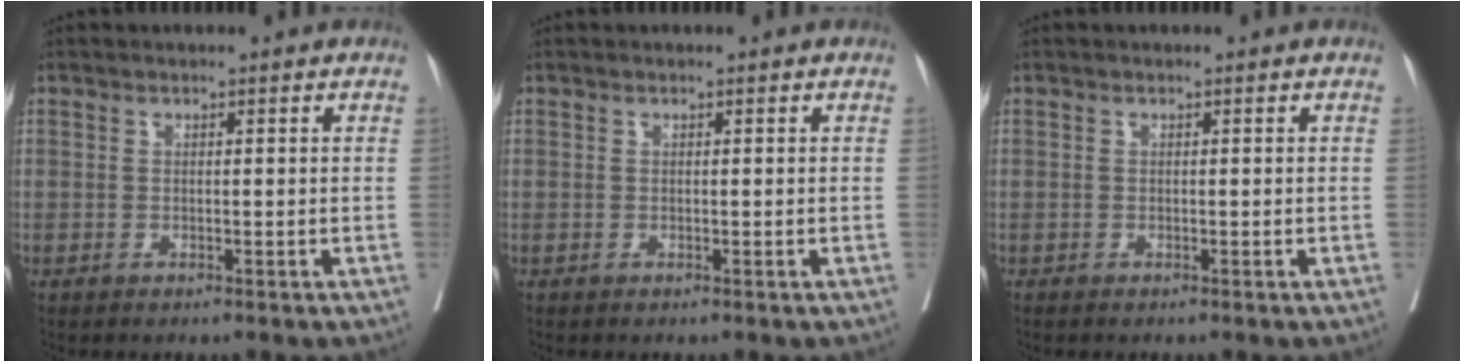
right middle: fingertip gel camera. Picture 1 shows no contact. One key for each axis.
{"total": 0.0}
{"total": 0.0}